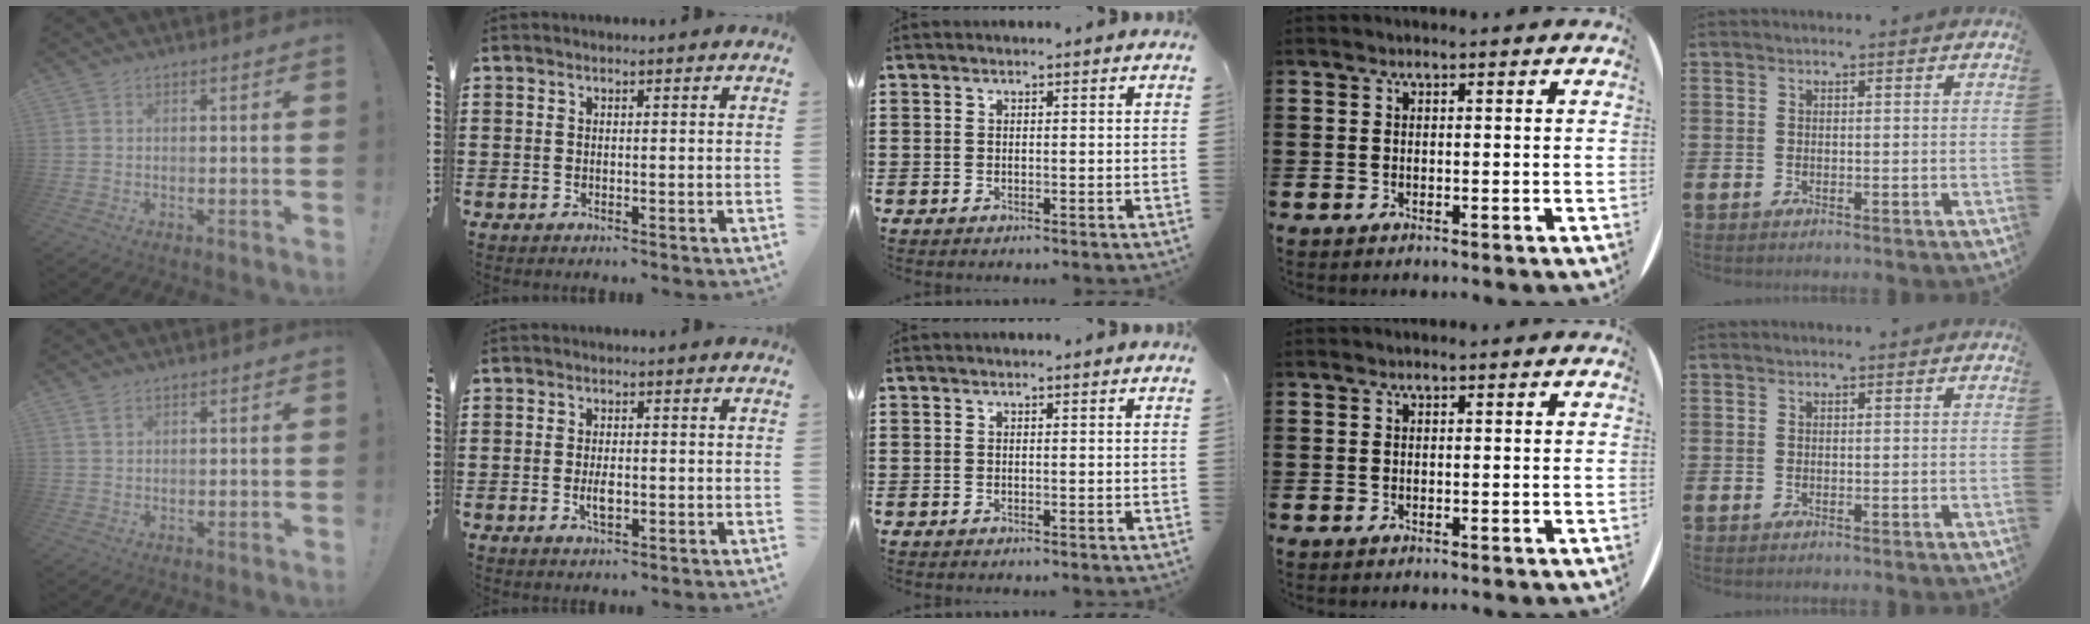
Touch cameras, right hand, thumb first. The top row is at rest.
{"thumb": {"total": 2.0, "force": [1.3, 1.1, 1.1], "torque": [-0.020, -0.001, 0.024]}, "index": {"total": 2.8, "force": [-0.6, 1.1, 2.5], "torque": [-0.054, -0.002, -0.012]}}